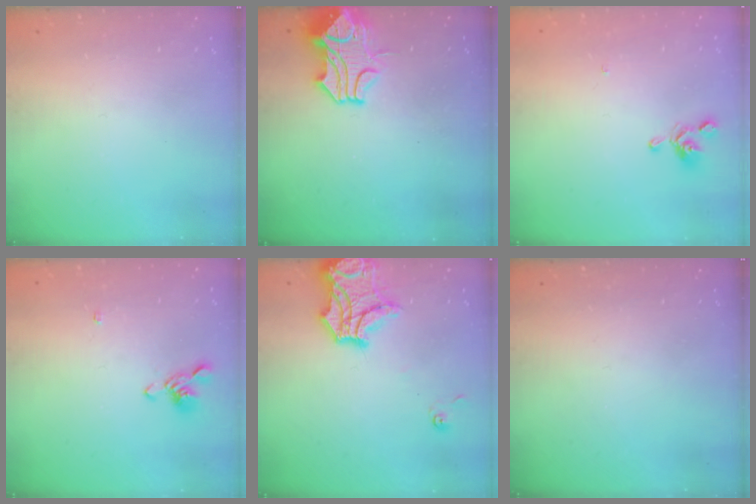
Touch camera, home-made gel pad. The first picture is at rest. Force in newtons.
{"total": 2.1, "press": 1.5, "slide": 1.5}
{"total": 1.4, "press": 1.3, "slide": 0.6}
{"total": 2.0, "press": 1.8, "slide": 0.8}
{"total": 12.0, "press": 11.7, "slide": 2.6}
{"total": 0.0}